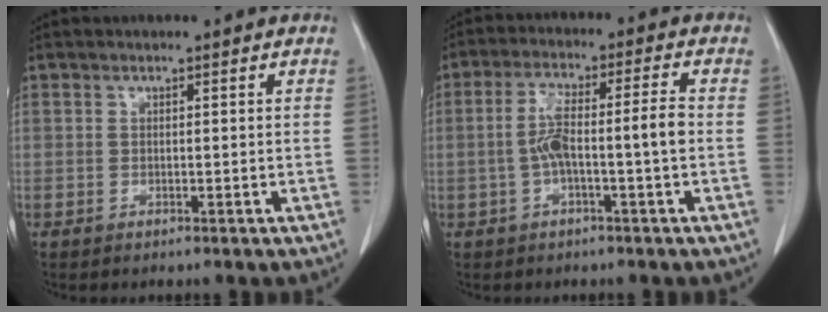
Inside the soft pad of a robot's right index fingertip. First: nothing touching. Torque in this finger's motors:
{"motor_torque": [1.14, -0.05, 0.47, 0.15]}